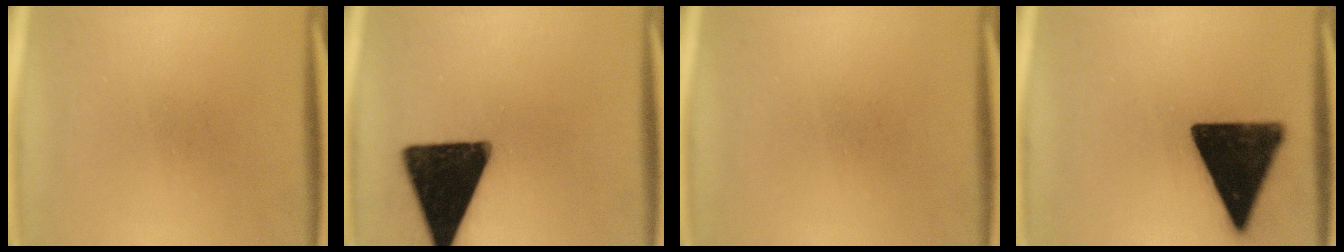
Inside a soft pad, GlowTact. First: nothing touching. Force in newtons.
{"total": 18.8}
{"total": 0.0}
{"total": 17.4}